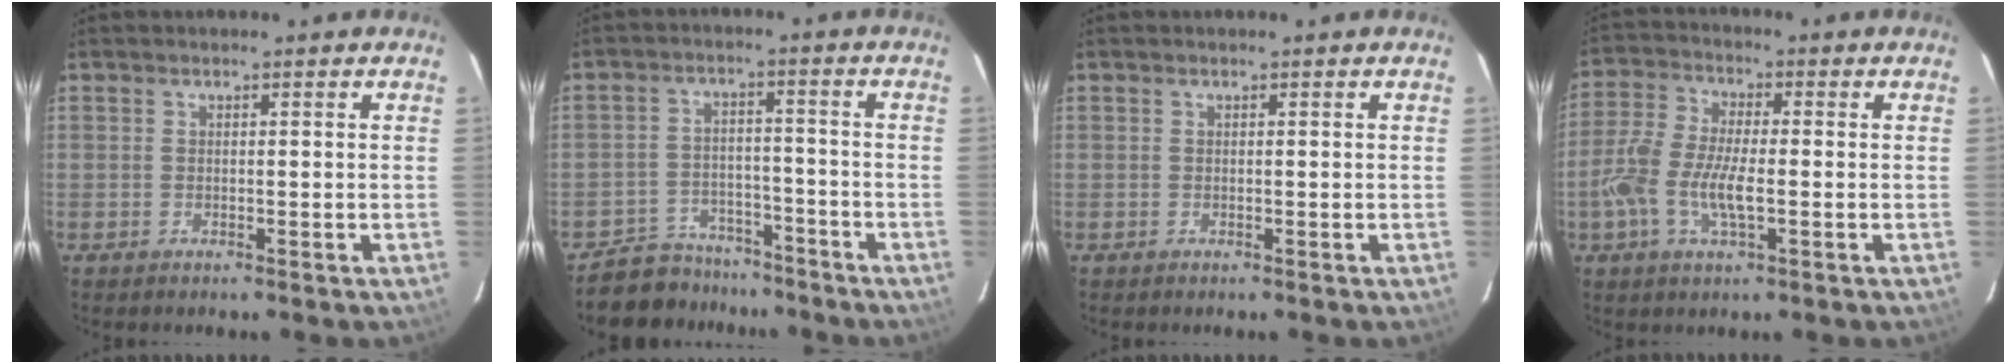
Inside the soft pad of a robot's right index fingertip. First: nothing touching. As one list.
[{"total": 9.5, "force": [-8.1, 4.9, 1.0], "torque": [-0.040, 0.023, -0.119]}, {"total": 0.0}, {"total": 9.4, "force": [-2.3, 3.4, 8.5], "torque": [-0.187, 0.002, -0.051]}]